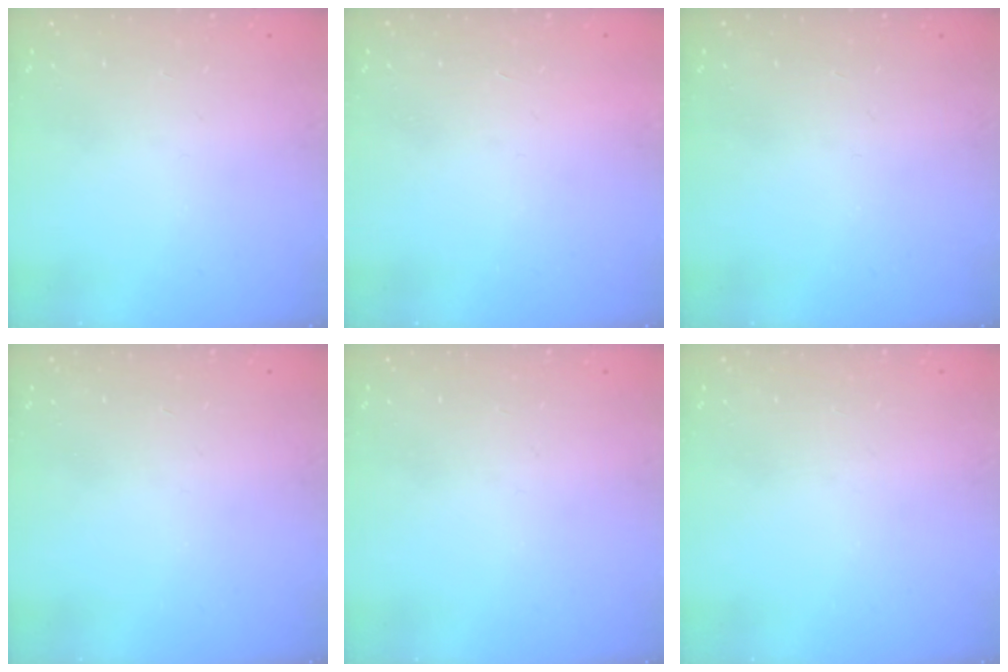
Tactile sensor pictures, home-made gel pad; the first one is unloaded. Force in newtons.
{"total": 1.5, "press": 1.5, "slide": 0.1}
{"total": 0.0}
{"total": 0.0}
{"total": 0.0}
{"total": 0.0}